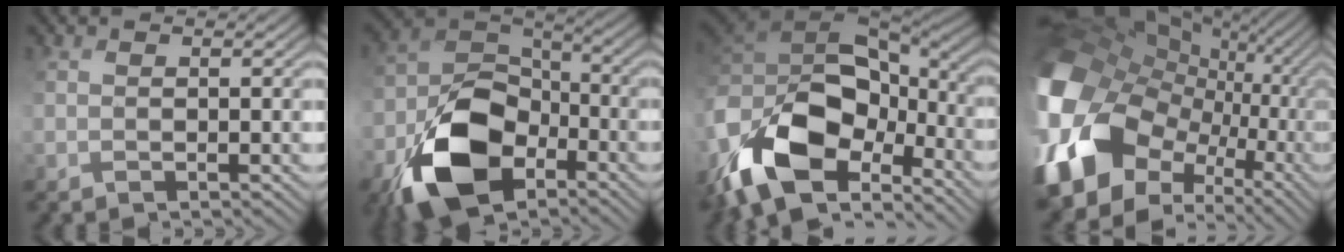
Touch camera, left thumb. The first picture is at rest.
{"total": 13.9, "force": [-7.1, 8.4, 8.5], "torque": [-0.184, -0.024, -0.140]}
{"total": 17.1, "force": [-5.3, 9.9, 12.8], "torque": [-0.305, -0.021, -0.090]}
{"total": 21.2, "force": [-0.3, 16.9, 12.8], "torque": [-0.320, -0.044, 0.014]}